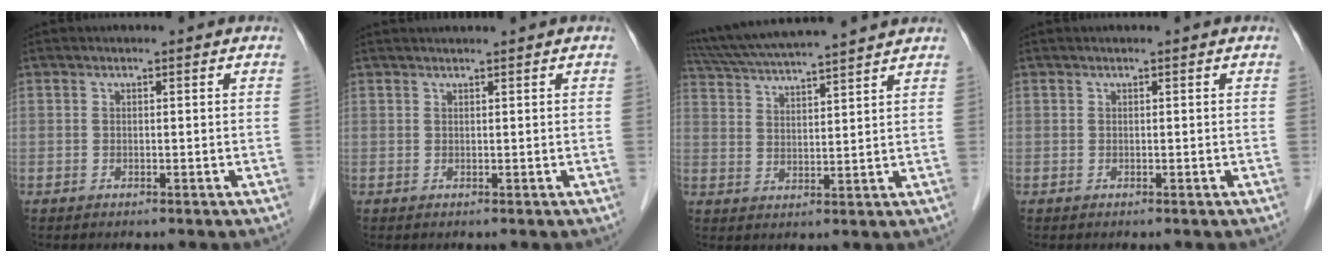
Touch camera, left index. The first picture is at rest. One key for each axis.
{"total": 2.0, "fx": 1.8, "fy": -0.5, "fz": 0.8, "tx": -0.005, "ty": 0.017, "tz": 0.035}
{"total": 15.2, "fx": 13.6, "fy": -0.1, "fz": 6.6, "tx": -0.129, "ty": 0.034, "tz": 0.215}
{"total": 0.0}